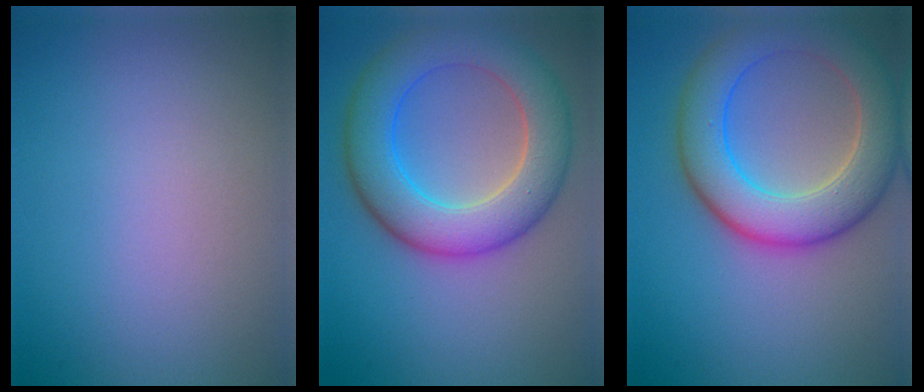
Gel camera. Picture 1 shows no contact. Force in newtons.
{"total": 8.1, "press": 8.1, "slide": 0.1}
{"total": 8.0, "press": 8.0, "slide": 0.4}